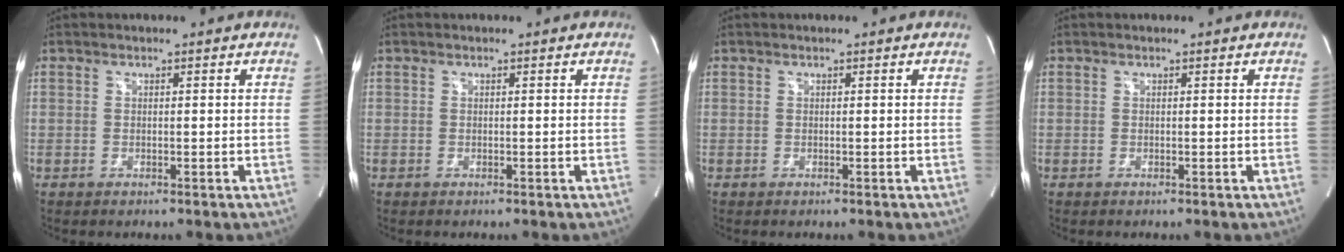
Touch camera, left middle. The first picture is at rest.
{"total": 0.0}
{"total": 0.0}
{"total": 0.0}